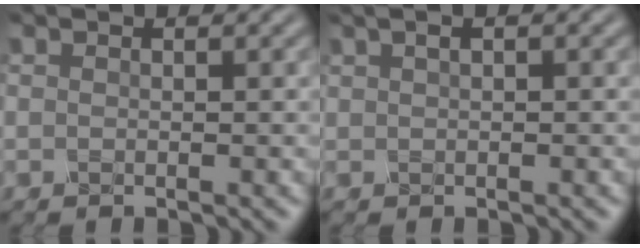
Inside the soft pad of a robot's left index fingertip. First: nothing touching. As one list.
[{"total": 1.2, "force": [0.4, 0.5, 1.0], "torque": [-0.017, 0.003, 0.011]}]